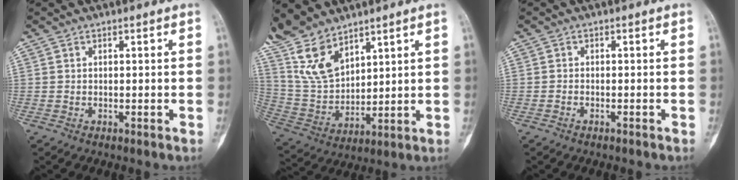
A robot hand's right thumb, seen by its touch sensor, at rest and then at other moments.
{"total": 12.2, "force": [9.5, 5.1, 5.7], "torque": [-0.106, -0.039, 0.209]}
{"total": 0.6, "force": [-0.6, 0.2, 0.2], "torque": [-0.007, 0.005, -0.013]}